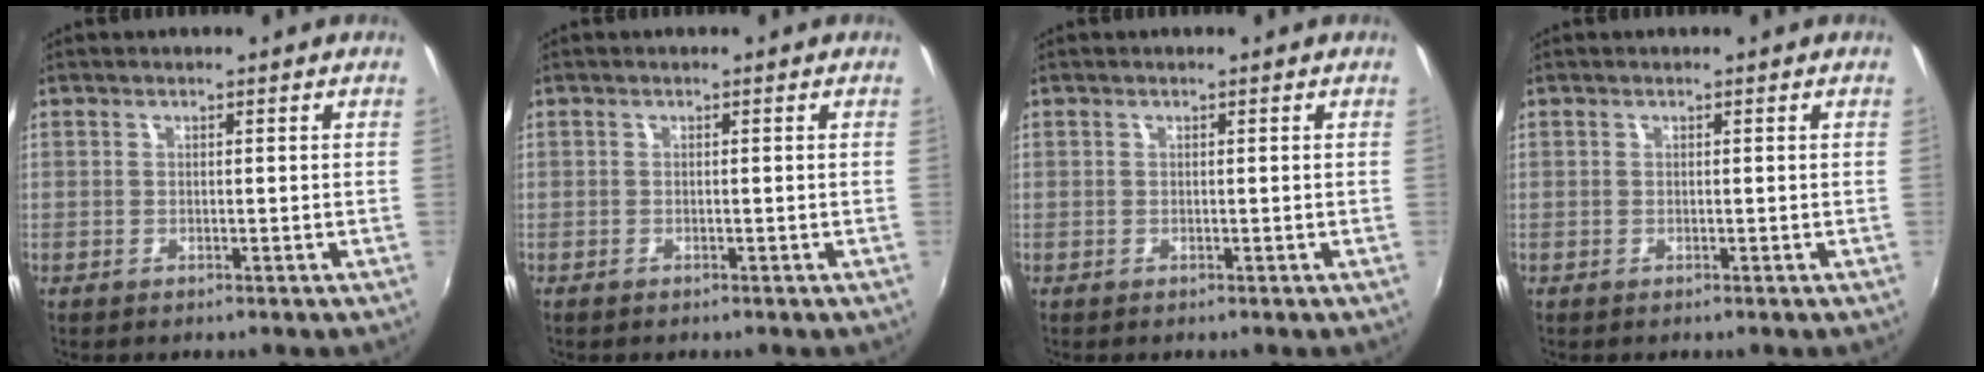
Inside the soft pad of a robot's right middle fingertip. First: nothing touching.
{"total": 0.6, "force": [-0.6, 0.2, 0.2], "torque": [-0.006, -0.003, -0.012]}
{"total": 0.0}
{"total": 0.0}